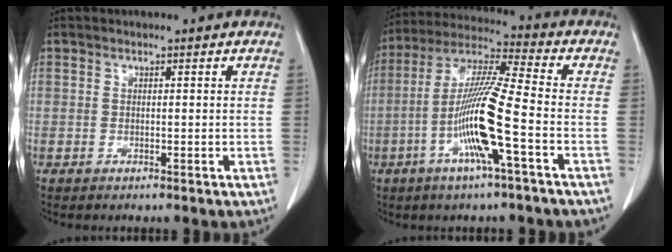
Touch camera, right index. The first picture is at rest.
{"total": 13.2, "force": [-4.1, -0.1, 12.6], "torque": [-0.255, -0.002, -0.086]}